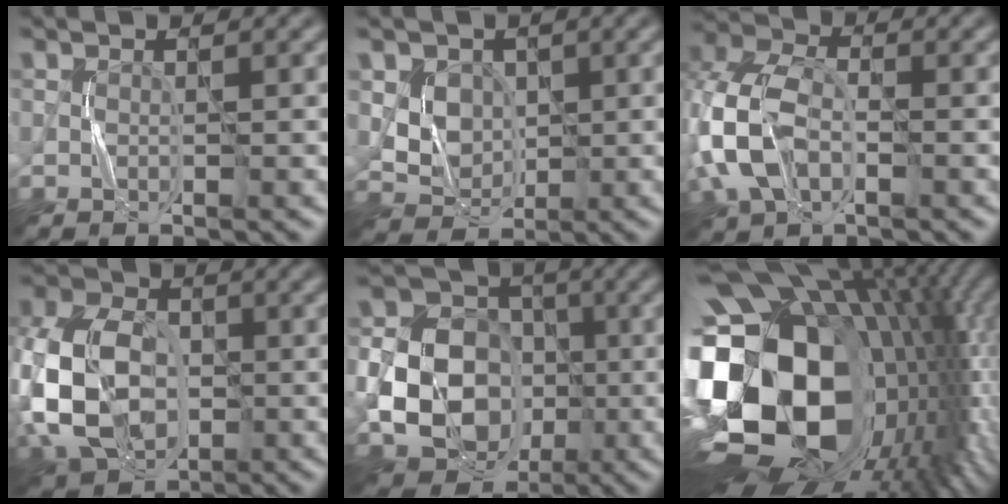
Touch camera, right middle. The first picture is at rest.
{"total": 4.5, "force": [1.3, 3.8, 1.9], "torque": [-0.041, -0.007, 0.037]}
{"total": 8.0, "force": [-1.6, 5.6, 5.4], "torque": [-0.144, 0.001, -0.043]}
{"total": 13.0, "force": [-2.0, 9.2, 8.9], "torque": [-0.195, -0.010, -0.043]}
{"total": 14.0, "force": [-2.4, 12.0, 6.9], "torque": [-0.142, -0.020, -0.049]}
{"total": 21.7, "force": [-1.2, 14.8, 15.8], "torque": [-0.324, -0.039, 0.003]}